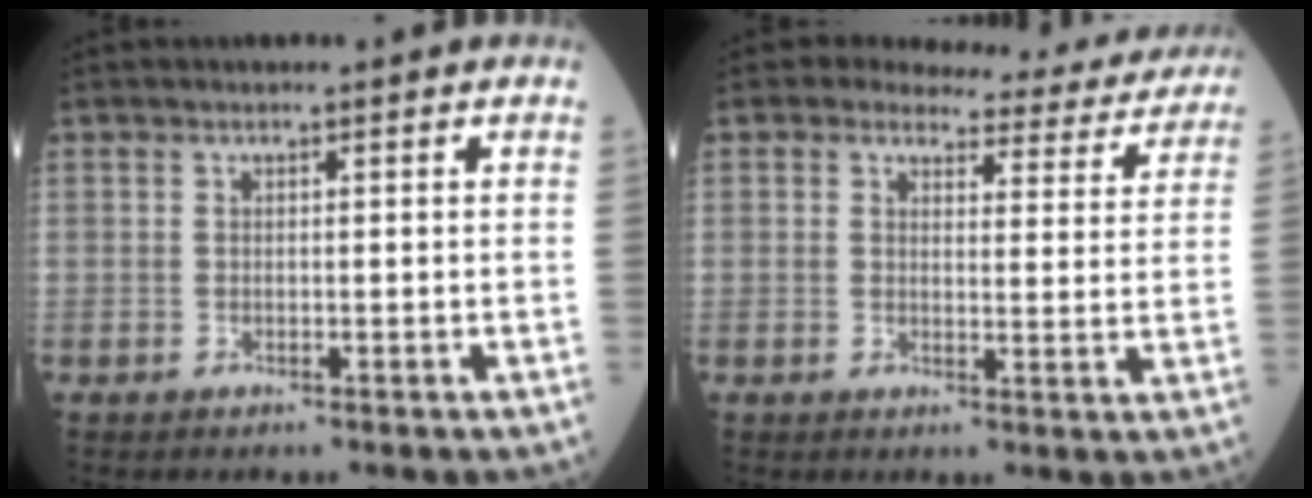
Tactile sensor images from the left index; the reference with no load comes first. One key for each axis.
{"total": 13.6, "fx": 12.6, "fy": 4.4, "fz": 2.5, "tx": 0.001, "ty": -0.020, "tz": 0.119}